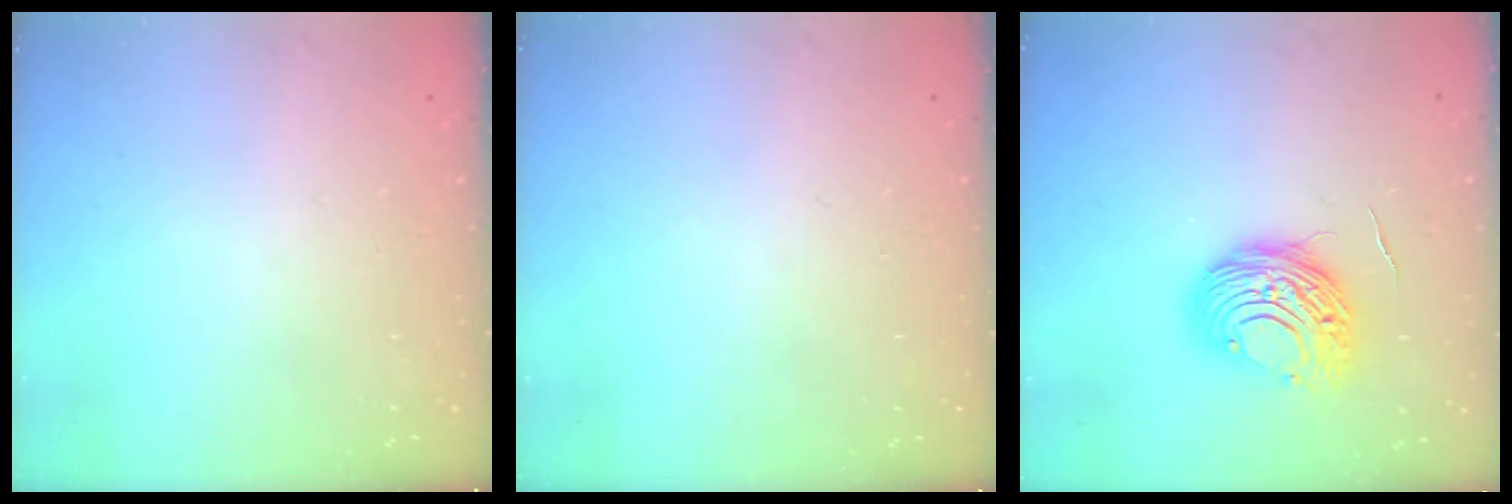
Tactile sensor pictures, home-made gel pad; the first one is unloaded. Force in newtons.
{"total": 0.0}
{"total": 11.3, "press": 11.3, "slide": 0.9}